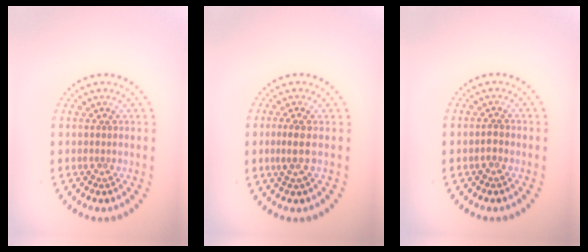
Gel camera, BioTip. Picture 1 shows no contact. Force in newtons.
{"total": 1.8, "press": 1.5, "slide": 0.9}
{"total": 0.9, "press": 0.9, "slide": 0.2}